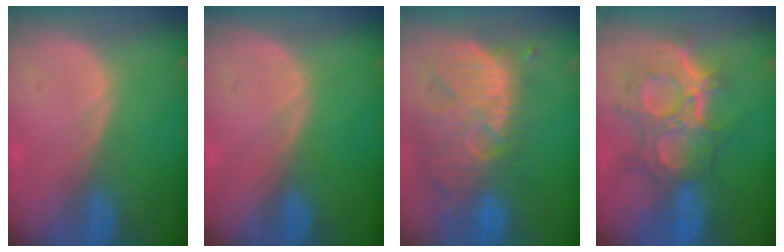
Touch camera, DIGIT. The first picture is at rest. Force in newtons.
{"total": 0.0}
{"total": 13.4, "press": 11.5, "slide": 6.9}
{"total": 10.3, "press": 9.8, "slide": 3.3}